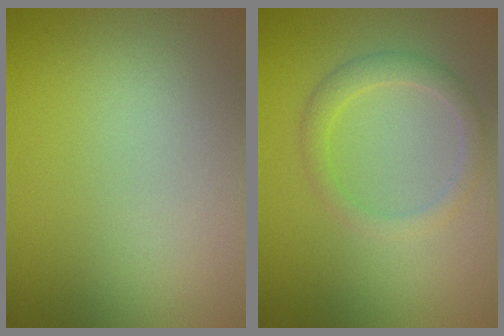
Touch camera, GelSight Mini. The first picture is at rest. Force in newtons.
{"total": 2.3, "press": 2.3, "slide": 0.0}